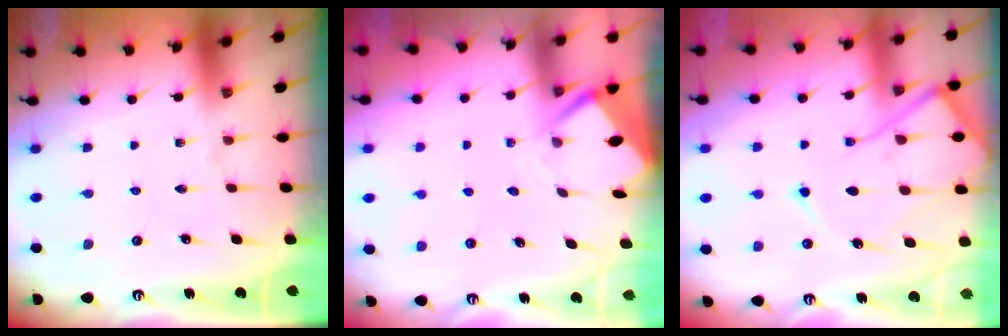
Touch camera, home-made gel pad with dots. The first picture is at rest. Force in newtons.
{"total": 3.2, "press": 3.2, "slide": 0.3}
{"total": 13.1, "press": 13.0, "slide": 1.4}